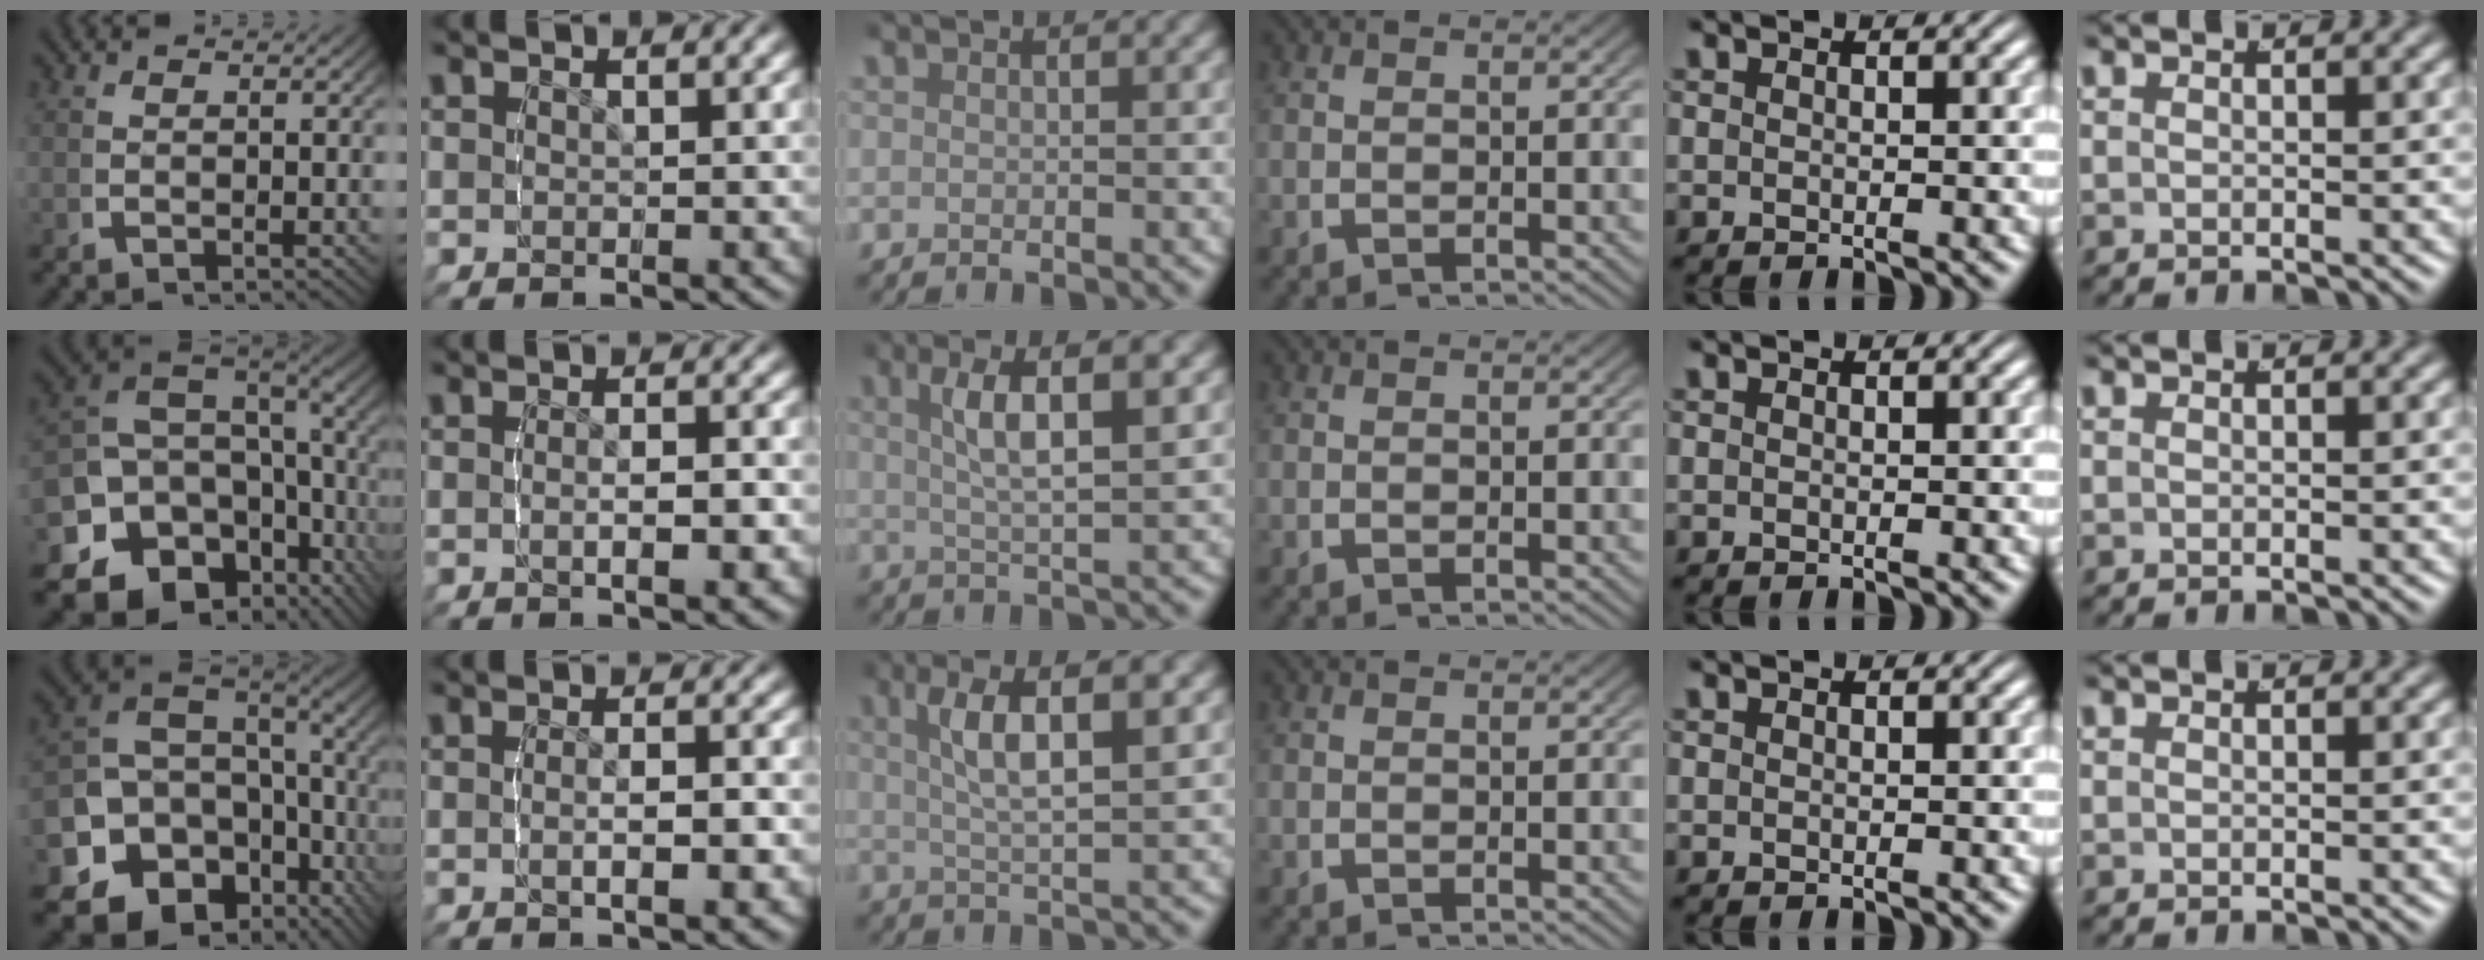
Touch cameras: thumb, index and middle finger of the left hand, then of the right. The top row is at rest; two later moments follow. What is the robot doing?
{"motion": "grasp_and_lifting", "object": "sponge"}